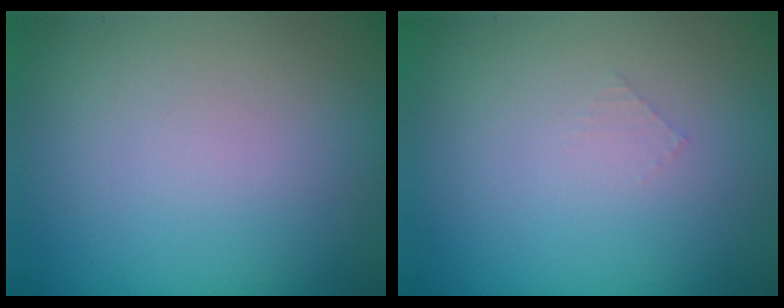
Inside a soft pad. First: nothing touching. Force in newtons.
{"total": 0.5, "press": 0.5, "slide": 0.1}